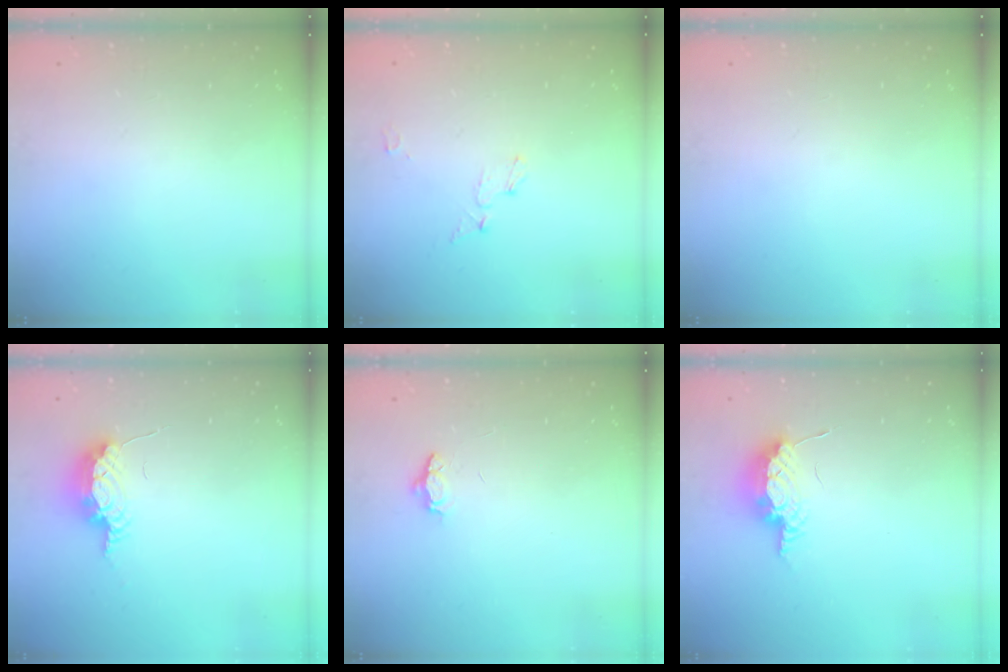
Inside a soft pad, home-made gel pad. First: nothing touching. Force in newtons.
{"total": 4.6, "press": 4.5, "slide": 0.5}
{"total": 0.0}
{"total": 7.5, "press": 7.4, "slide": 0.8}
{"total": 3.5, "press": 3.5, "slide": 0.4}
{"total": 8.3, "press": 8.1, "slide": 1.9}